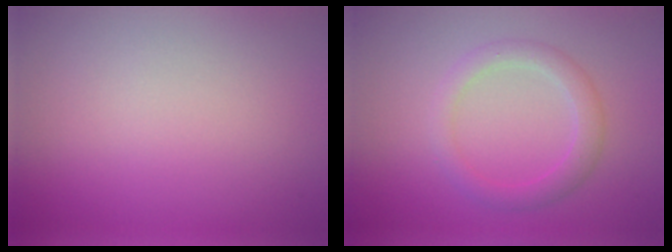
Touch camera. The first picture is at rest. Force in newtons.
{"total": 2.5, "press": 2.5, "slide": 0.1}